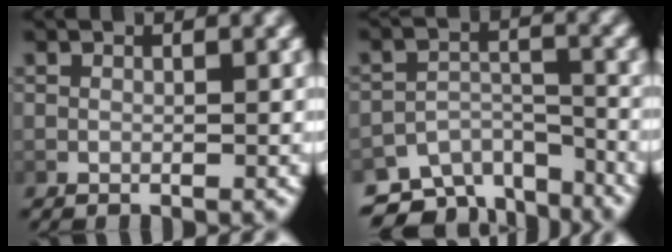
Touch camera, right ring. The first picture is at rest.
{"total": 8.3, "force": [-5.9, 4.8, 3.4], "torque": [-0.052, -0.022, -0.096]}